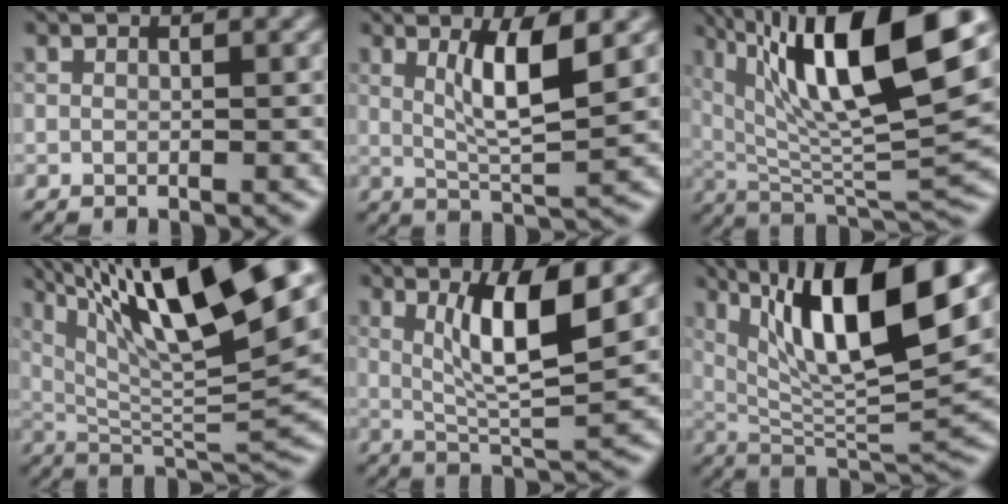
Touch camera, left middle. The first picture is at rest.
{"total": 5.1, "force": [1.7, 0.9, 4.7], "torque": [-0.087, -0.005, 0.034]}
{"total": 14.6, "force": [6.2, 3.6, 12.8], "torque": [-0.213, 0.009, 0.108]}
{"total": 14.8, "force": [7.5, 3.2, 12.3], "torque": [-0.204, 0.016, 0.134]}
{"total": 6.4, "force": [2.2, 1.1, 6.0], "torque": [-0.110, -0.007, 0.043]}
{"total": 12.6, "force": [5.3, 3.0, 11.1], "torque": [-0.185, 0.002, 0.097]}